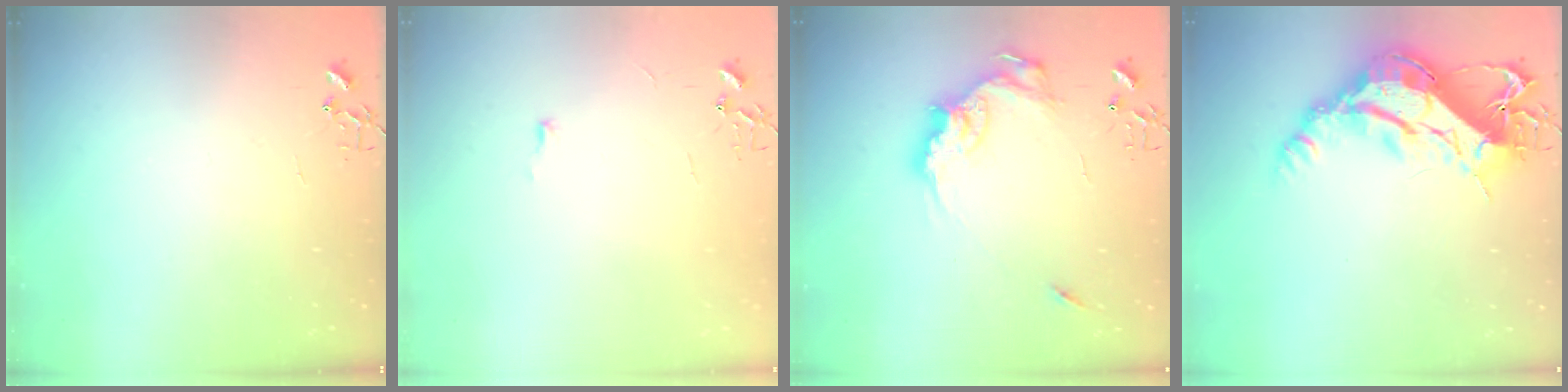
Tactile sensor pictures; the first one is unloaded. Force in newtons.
{"total": 3.4, "press": 3.4, "slide": 0.5}
{"total": 14.8, "press": 14.8, "slide": 0.8}
{"total": 20.3, "press": 20.2, "slide": 2.1}